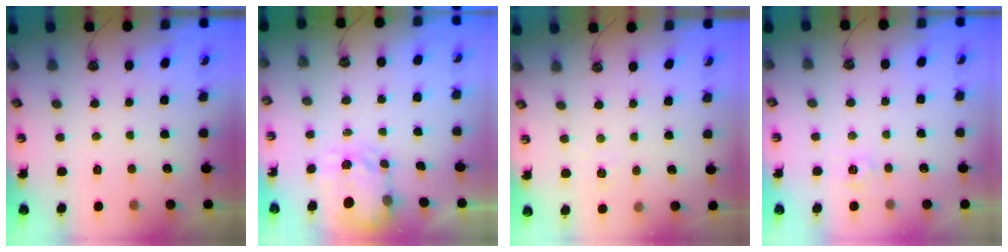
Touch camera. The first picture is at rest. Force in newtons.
{"total": 3.6, "press": 3.5, "slide": 0.4}
{"total": 2.6, "press": 2.6, "slide": 0.2}
{"total": 3.5, "press": 3.4, "slide": 0.5}